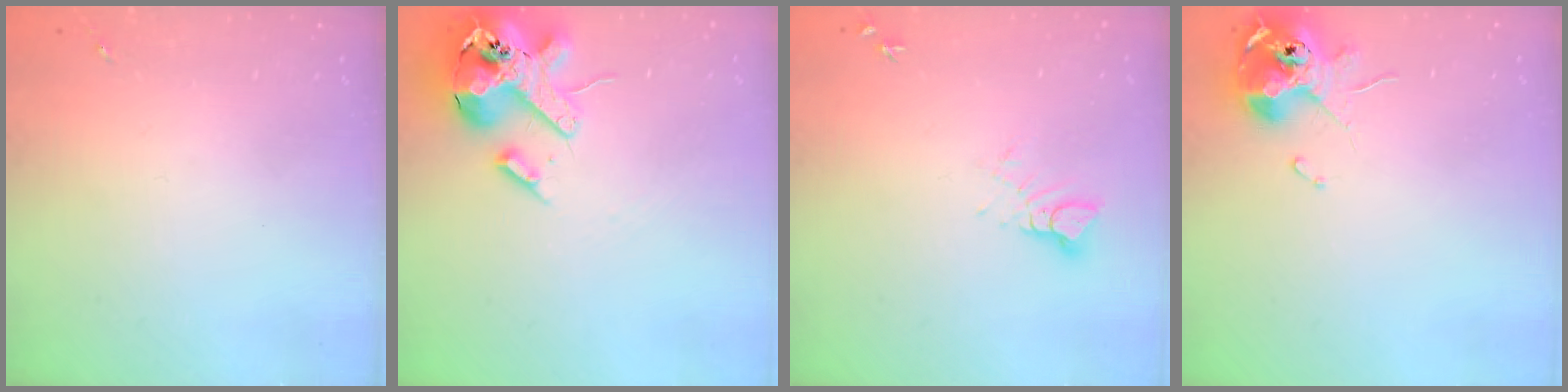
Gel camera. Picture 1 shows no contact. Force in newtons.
{"total": 17.7, "press": 17.4, "slide": 2.9}
{"total": 4.1, "press": 4.1, "slide": 0.2}
{"total": 10.8, "press": 10.7, "slide": 1.7}